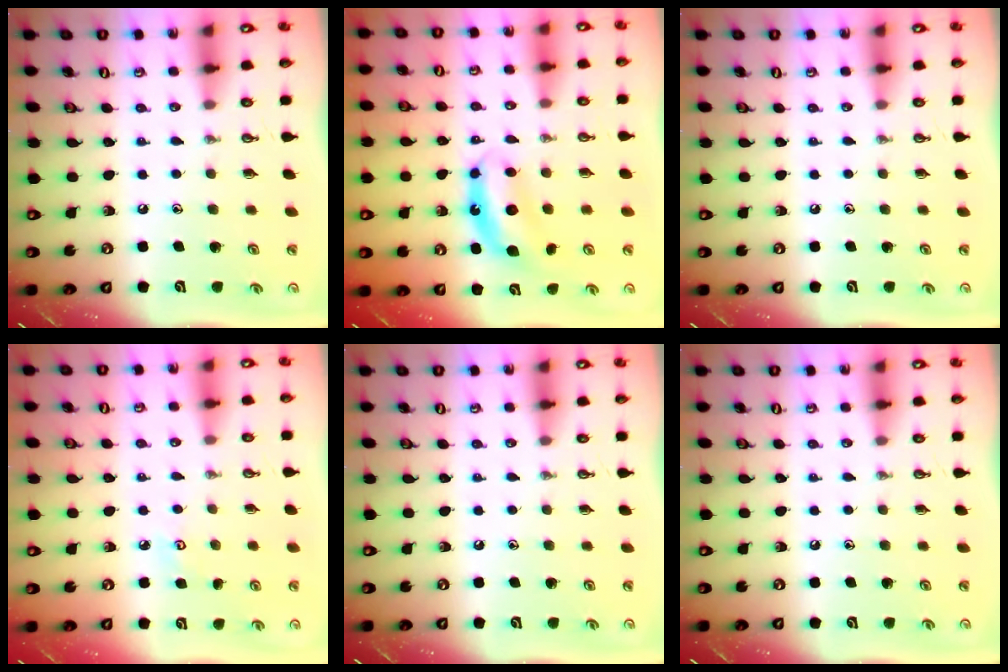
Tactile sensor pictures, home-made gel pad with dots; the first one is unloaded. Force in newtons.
{"total": 7.5, "press": 7.5, "slide": 0.2}
{"total": 0.0}
{"total": 3.3, "press": 3.3, "slide": 0.4}
{"total": 0.0}
{"total": 0.0}